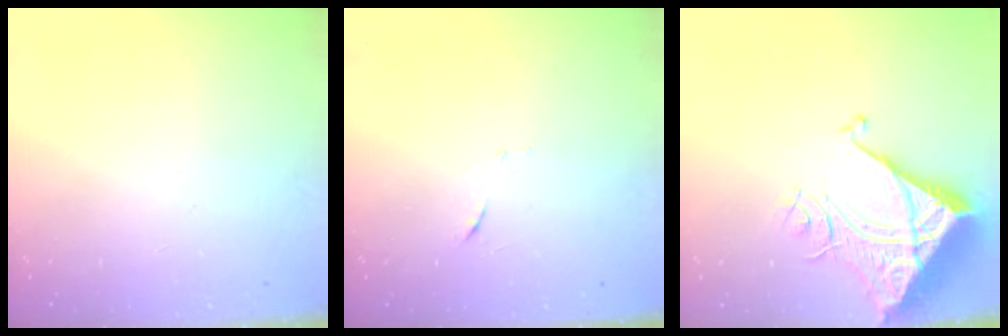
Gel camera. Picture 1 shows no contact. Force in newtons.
{"total": 6.7, "press": 6.6, "slide": 0.6}
{"total": 9.4, "press": 9.3, "slide": 1.0}